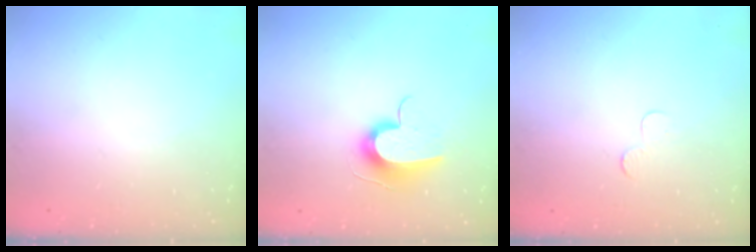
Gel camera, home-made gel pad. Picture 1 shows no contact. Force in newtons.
{"total": 10.8, "press": 10.8, "slide": 0.2}
{"total": 3.7, "press": 3.7, "slide": 0.4}